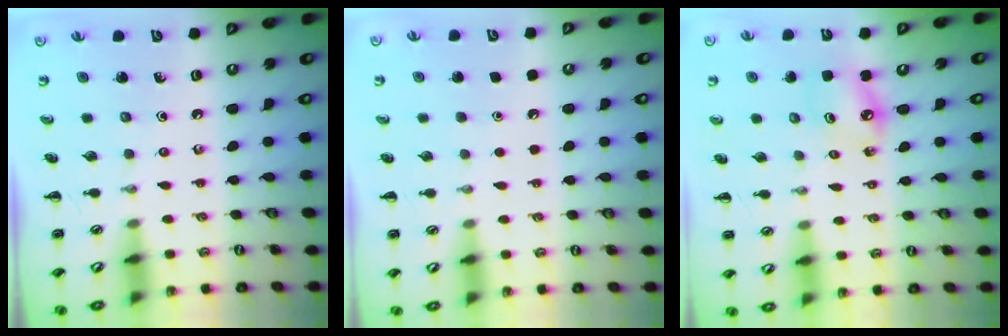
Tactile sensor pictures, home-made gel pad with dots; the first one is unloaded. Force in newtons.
{"total": 1.8, "press": 1.8, "slide": 0.1}
{"total": 5.4, "press": 5.3, "slide": 1.2}